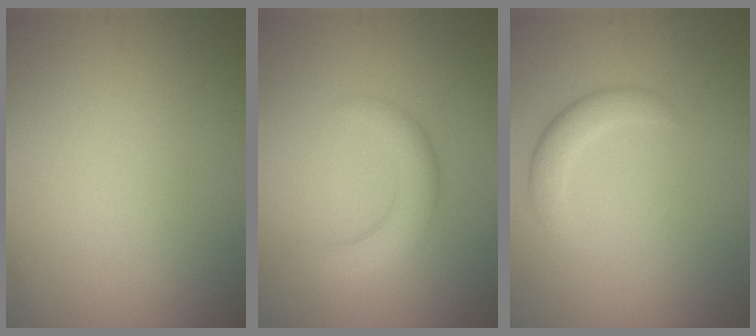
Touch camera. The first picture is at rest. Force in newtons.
{"total": 3.0, "press": 3.0, "slide": 0.3}
{"total": 2.3, "press": 2.3, "slide": 0.2}